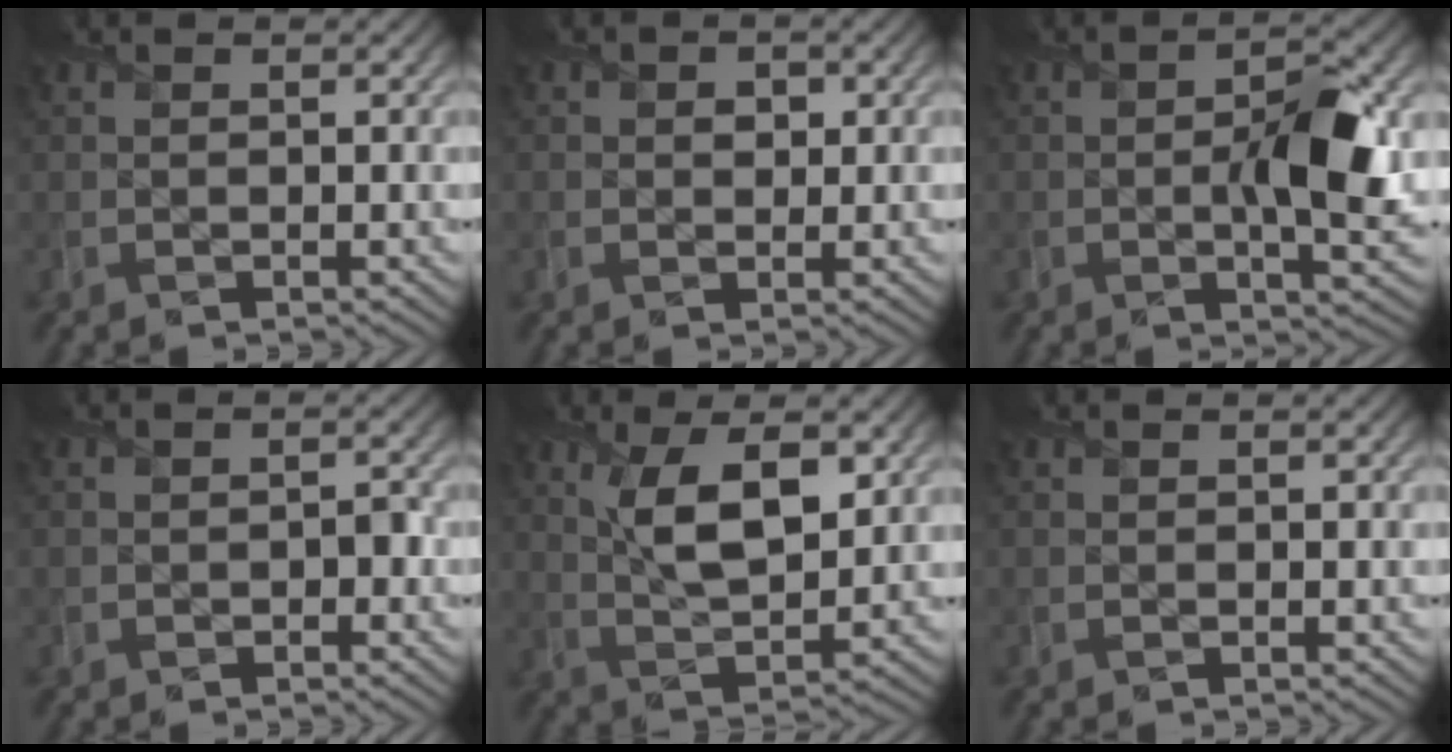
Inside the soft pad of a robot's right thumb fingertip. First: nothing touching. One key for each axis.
{"total": 1.5, "fx": 0.3, "fy": 1.3, "fz": 0.7, "tx": -0.009, "ty": -0.007, "tz": 0.001}
{"total": 7.2, "fx": -0.4, "fy": 2.6, "fz": 6.7, "tx": -0.101, "ty": -0.002, "tz": -0.004}
{"total": 1.4, "fx": -0.6, "fy": 1.0, "fz": 0.7, "tx": -0.011, "ty": -0.003, "tz": -0.009}
{"total": 8.5, "fx": 2.9, "fy": 3.6, "fz": 7.1, "tx": -0.139, "ty": 0.001, "tz": 0.052}
{"total": 0.0}